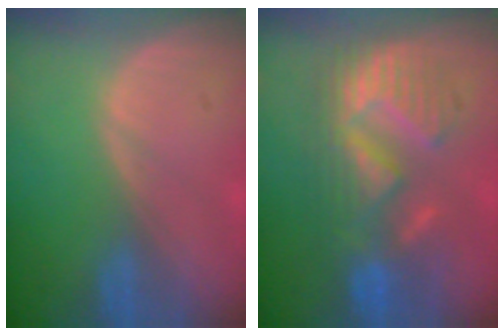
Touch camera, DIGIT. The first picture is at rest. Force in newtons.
{"total": 9.7, "press": 9.7, "slide": 0.5}